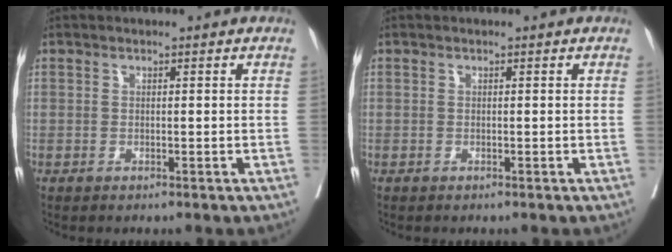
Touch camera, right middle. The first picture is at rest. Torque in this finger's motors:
{"motor_torque": [-0.28, 0.03, -0.05, -0.01]}